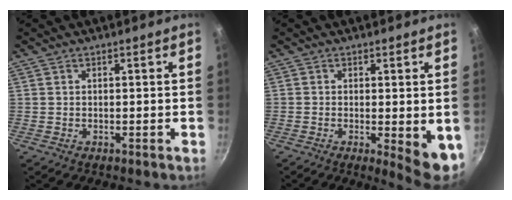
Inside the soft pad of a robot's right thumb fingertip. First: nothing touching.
{"total": 6.5, "force": [-1.0, 1.8, 6.1], "torque": [-0.075, -0.012, -0.009]}